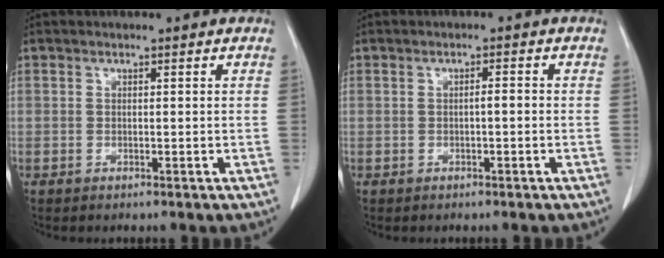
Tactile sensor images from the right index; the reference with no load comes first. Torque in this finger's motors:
{"motor_torque": [0.30, -0.10, 0.17, 0.04]}